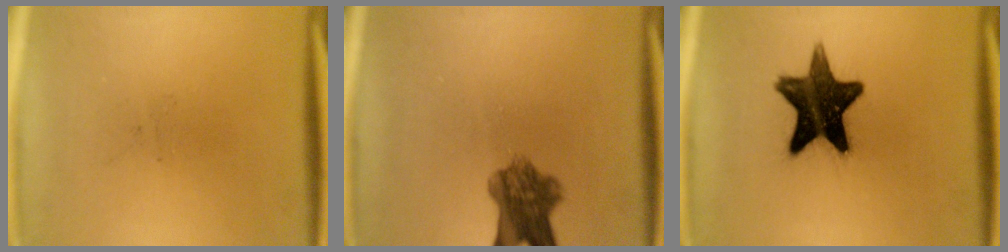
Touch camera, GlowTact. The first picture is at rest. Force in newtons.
{"total": 7.2}
{"total": 14.8}